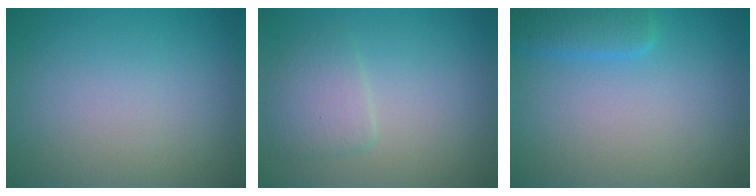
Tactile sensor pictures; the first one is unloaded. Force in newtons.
{"total": 2.4, "press": 2.4, "slide": 0.0}
{"total": 2.5, "press": 2.5, "slide": 0.3}